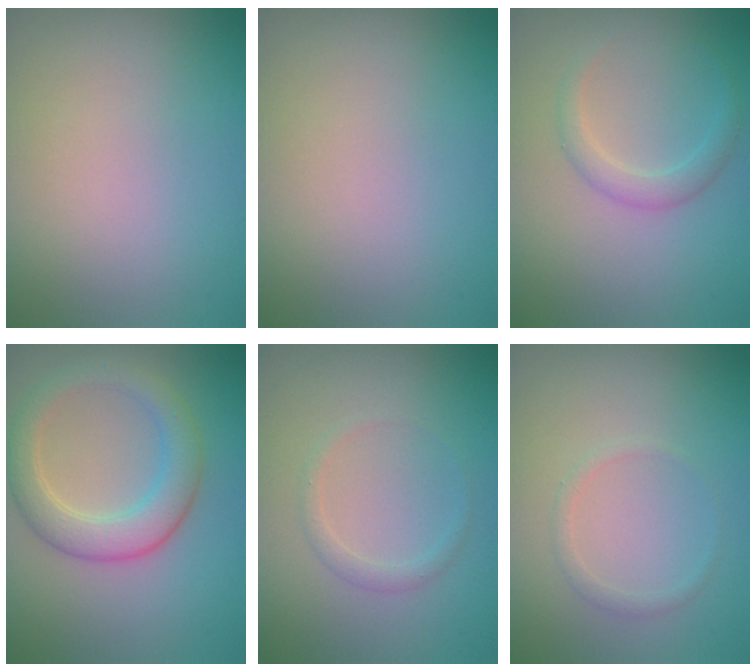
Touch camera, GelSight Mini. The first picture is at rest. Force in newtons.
{"total": 0.0}
{"total": 1.8, "press": 1.8, "slide": 0.1}
{"total": 4.5, "press": 4.5, "slide": 0.3}
{"total": 1.2, "press": 1.2, "slide": 0.0}
{"total": 1.0, "press": 1.0, "slide": 0.1}